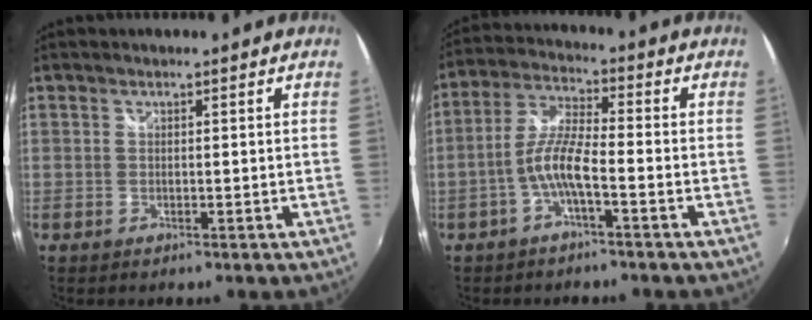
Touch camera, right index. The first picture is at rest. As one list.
[{"total": 6.7, "force": [-2.8, 1.1, 6.0], "torque": [-0.133, 0.011, -0.054]}]